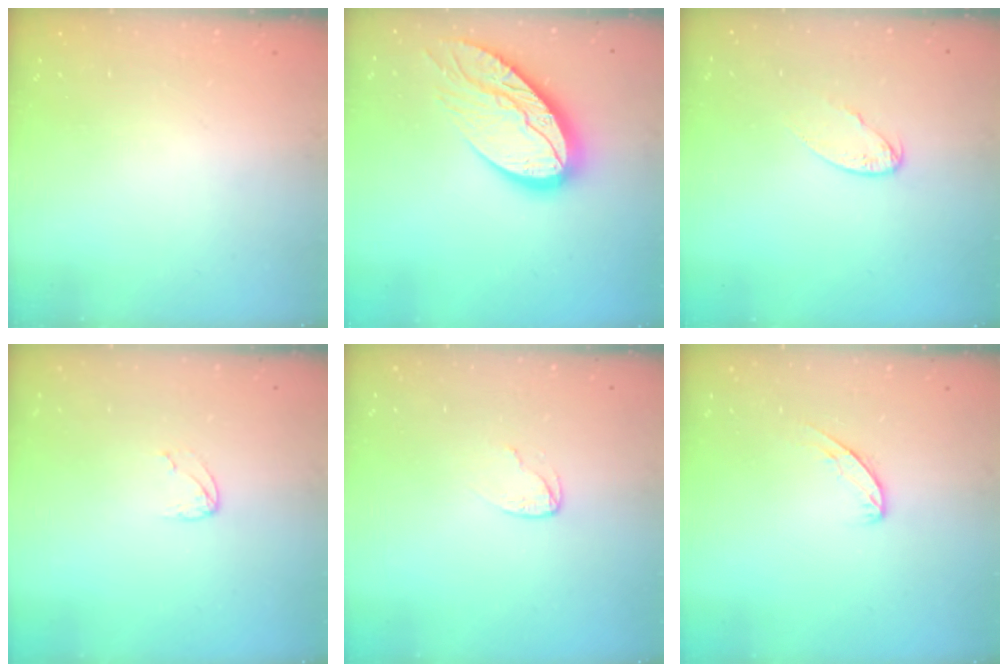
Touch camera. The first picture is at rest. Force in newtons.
{"total": 15.7, "press": 15.7, "slide": 1.0}
{"total": 5.7, "press": 5.7, "slide": 0.5}
{"total": 3.6, "press": 3.6, "slide": 0.3}
{"total": 3.6, "press": 3.6, "slide": 0.3}
{"total": 5.6, "press": 5.6, "slide": 0.4}